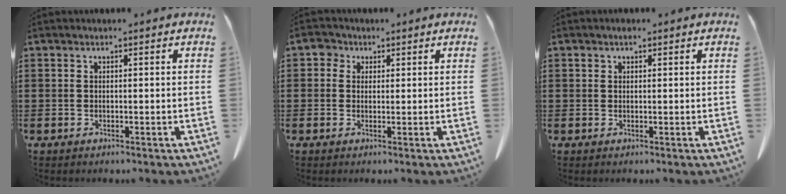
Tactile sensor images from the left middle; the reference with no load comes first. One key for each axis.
{"total": 2.2, "fx": 1.1, "fy": 1.8, "fz": 0.7, "tx": -0.013, "ty": 0.004, "tz": 0.017}
{"total": 0.9, "fx": 0.5, "fy": 0.6, "fz": 0.3, "tx": -0.009, "ty": 0.005, "tz": 0.010}